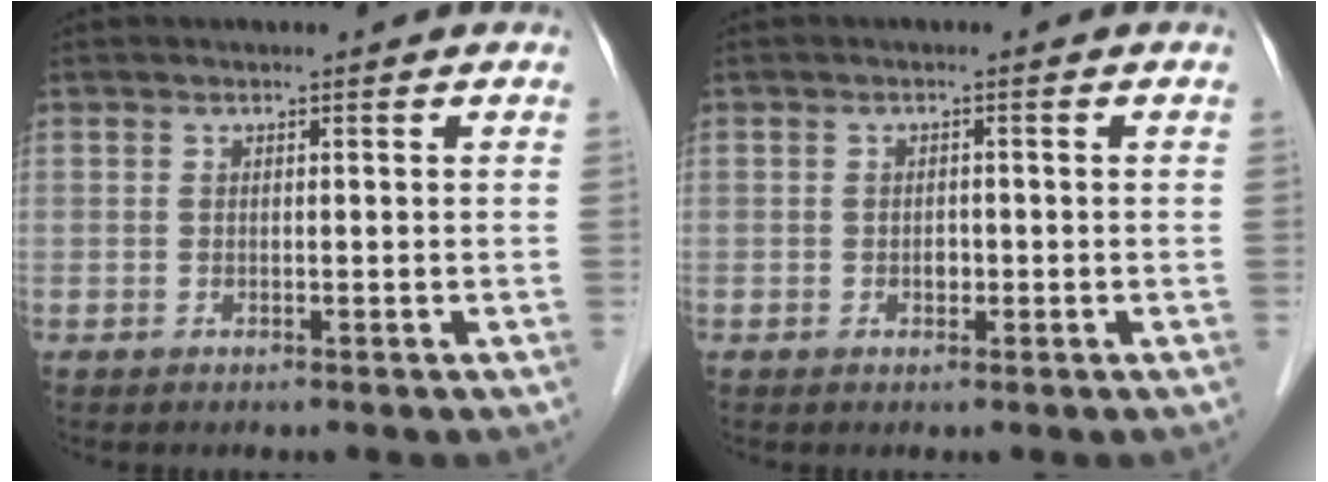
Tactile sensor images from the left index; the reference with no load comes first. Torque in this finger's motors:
{"motor_torque": [0.34, 0.21, 0.02, -0.01]}